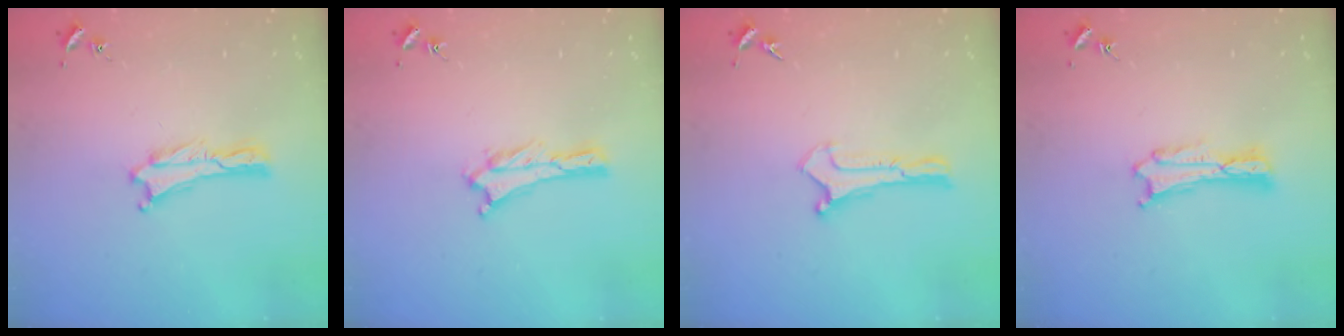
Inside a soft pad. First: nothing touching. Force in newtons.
{"total": 0.0}
{"total": 0.0}
{"total": 0.6, "press": 0.6, "slide": 0.2}